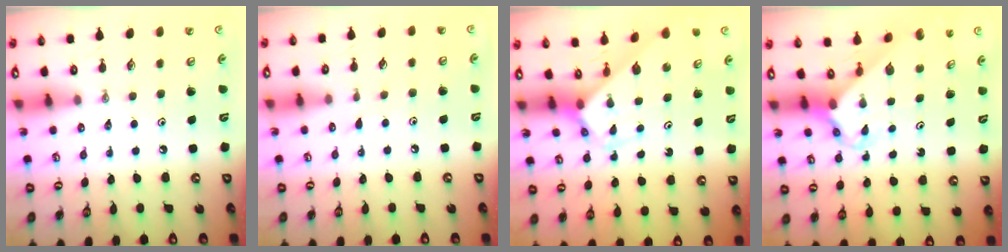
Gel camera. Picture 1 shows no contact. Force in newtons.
{"total": 2.9, "press": 2.9, "slide": 0.4}
{"total": 2.7, "press": 2.7, "slide": 0.1}
{"total": 2.5, "press": 2.5, "slide": 0.2}